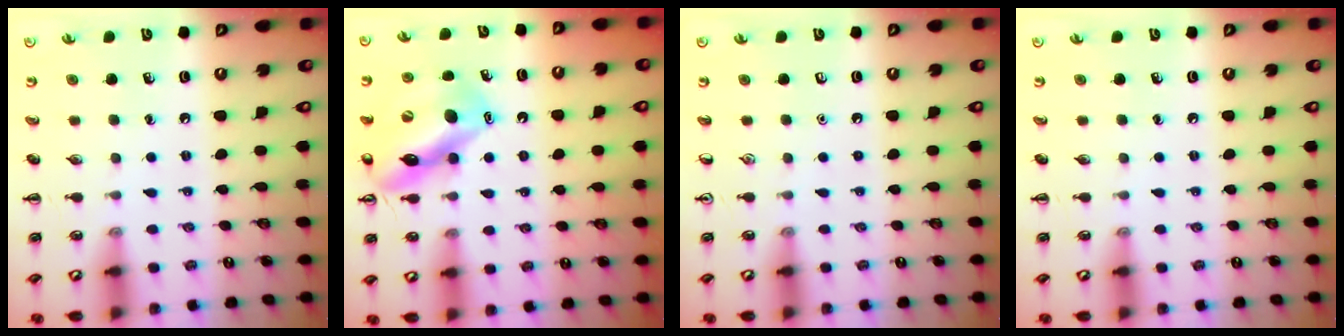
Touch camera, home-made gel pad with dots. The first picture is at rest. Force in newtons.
{"total": 15.2, "press": 15.0, "slide": 2.2}
{"total": 0.0}
{"total": 0.0}